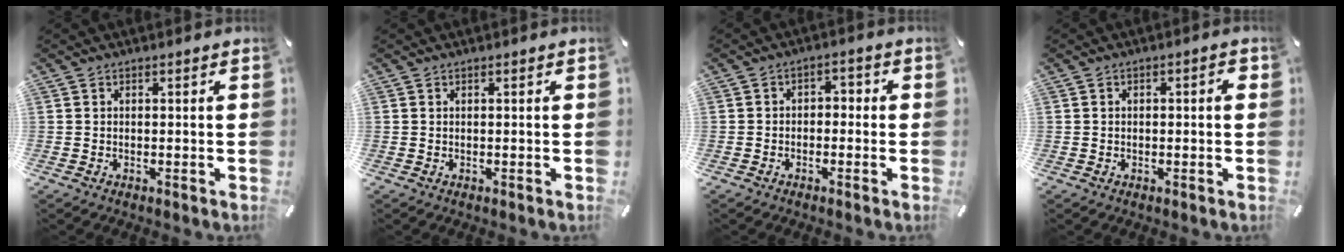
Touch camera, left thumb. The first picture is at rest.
{"total": 0.0}
{"total": 3.0, "force": [-2.2, 1.7, 0.9], "torque": [-0.017, 0.016, -0.046]}
{"total": 2.1, "force": [-0.4, 0.9, 1.8], "torque": [-0.031, 0.007, -0.009]}